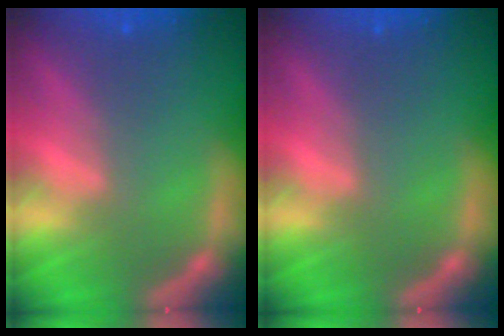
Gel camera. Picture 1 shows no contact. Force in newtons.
{"total": 0.0}